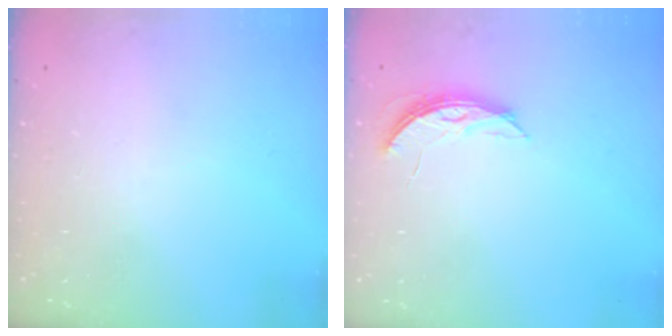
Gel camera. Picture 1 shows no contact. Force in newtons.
{"total": 4.6, "press": 4.5, "slide": 0.4}